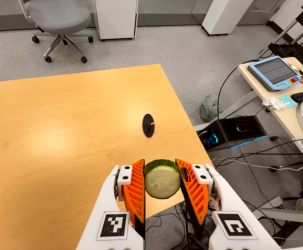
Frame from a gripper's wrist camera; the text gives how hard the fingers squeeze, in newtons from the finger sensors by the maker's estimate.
{"total": 11.1, "left": 9.9, "right": 12.3}